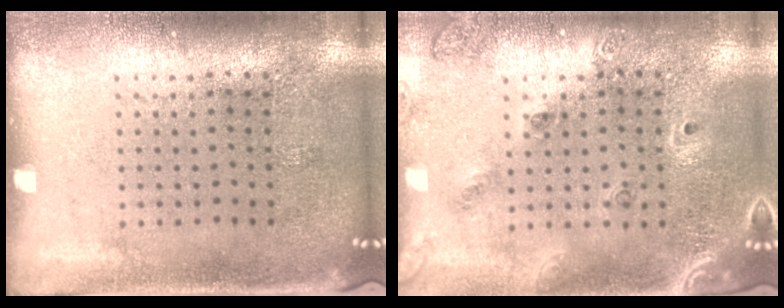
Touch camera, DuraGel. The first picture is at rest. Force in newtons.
{"total": 1.6, "press": 1.4, "slide": 0.9}